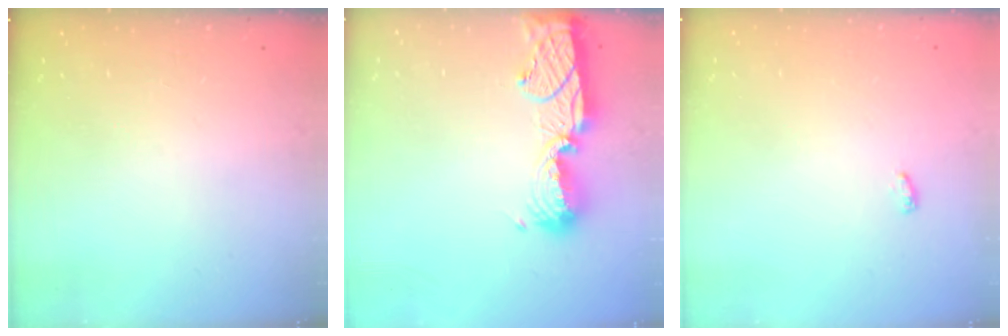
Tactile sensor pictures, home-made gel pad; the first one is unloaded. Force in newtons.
{"total": 13.4, "press": 13.3, "slide": 1.0}
{"total": 6.4, "press": 3.3, "slide": 5.5}